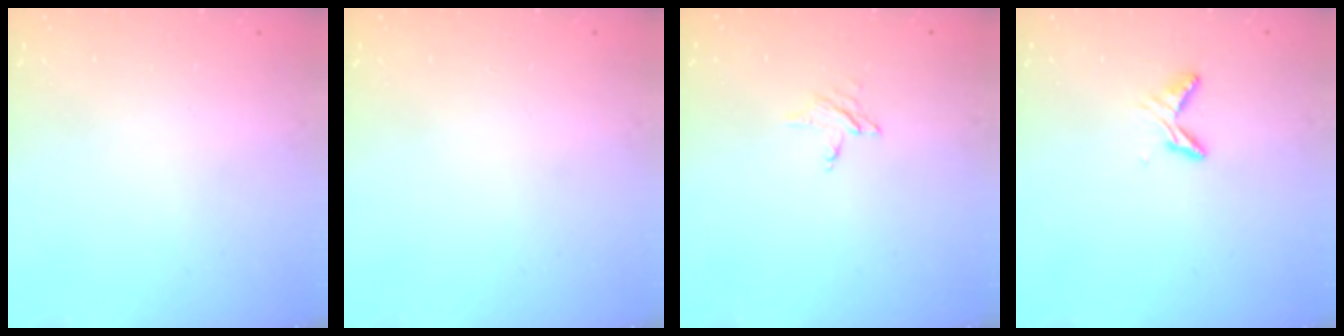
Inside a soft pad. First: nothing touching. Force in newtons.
{"total": 0.0}
{"total": 3.7, "press": 3.6, "slide": 0.3}
{"total": 6.1, "press": 6.1, "slide": 0.6}